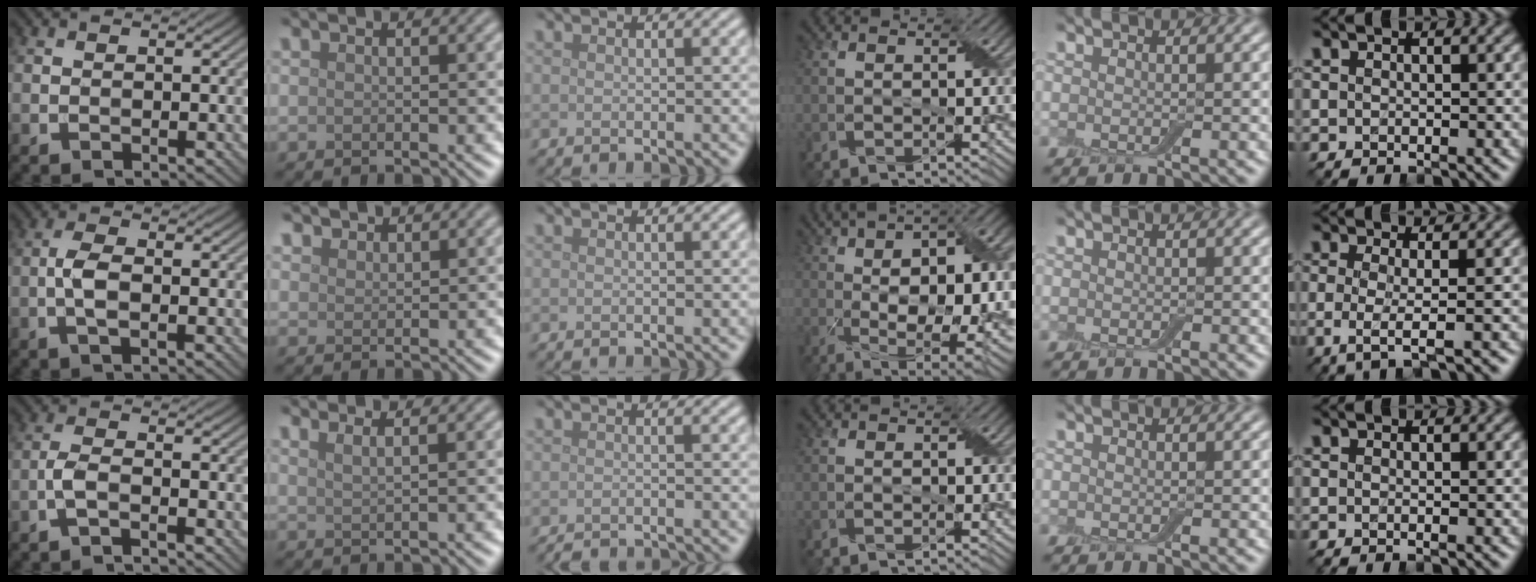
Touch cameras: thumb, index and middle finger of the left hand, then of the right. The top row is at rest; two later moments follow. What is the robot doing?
{"motion": "peel", "object": "bubble wrap"}